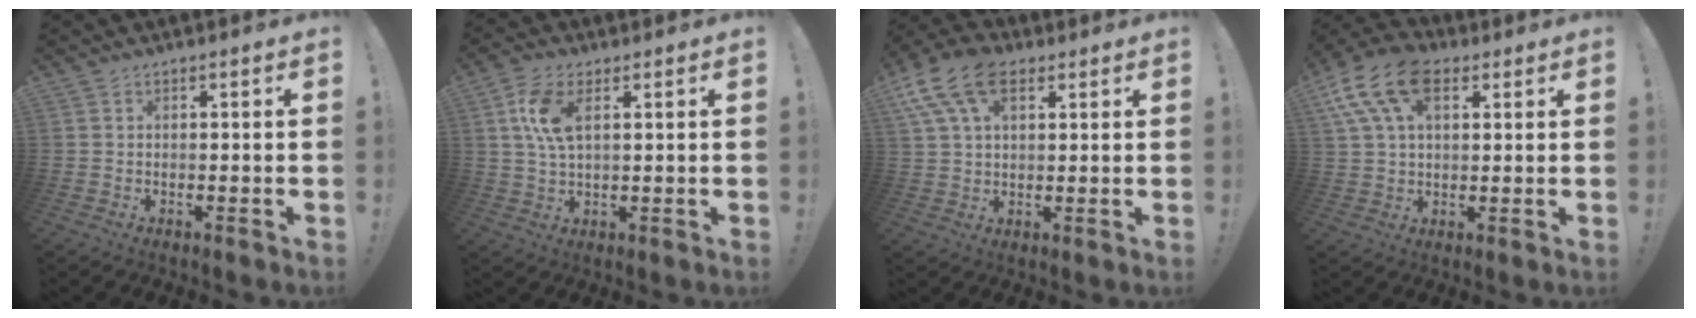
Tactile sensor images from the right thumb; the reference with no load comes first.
{"total": 8.9, "force": [2.9, 4.1, 7.3], "torque": [-0.162, 0.000, 0.052]}
{"total": 13.4, "force": [6.2, 7.9, 8.8], "torque": [-0.167, -0.015, 0.116]}
{"total": 15.0, "force": [6.4, 9.0, 10.2], "torque": [-0.193, -0.012, 0.120]}